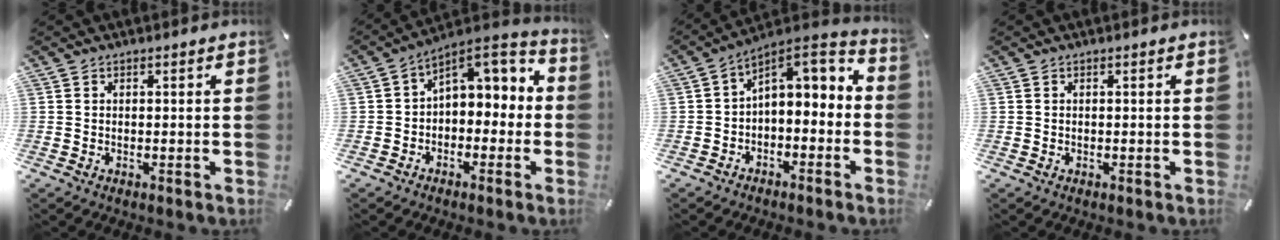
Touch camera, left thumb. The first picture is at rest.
{"total": 6.0, "force": [1.5, 5.1, 2.8], "torque": [-0.034, -0.019, 0.023]}
{"total": 4.5, "force": [1.0, 3.6, 2.5], "torque": [-0.036, -0.027, 0.013]}
{"total": 0.0}